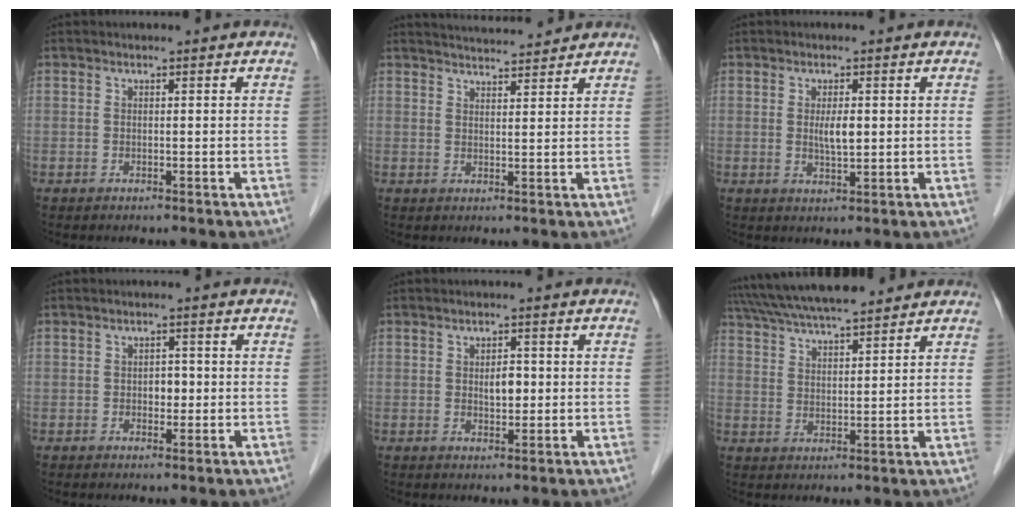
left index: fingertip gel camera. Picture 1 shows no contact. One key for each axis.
{"total": 6.5, "fx": 6.3, "fy": 0.3, "fz": 1.4, "tx": -0.029, "ty": 0.020, "tz": 0.093}
{"total": 2.9, "fx": 0.4, "fy": 0.8, "fz": 2.8, "tx": -0.051, "ty": -0.003, "tz": 0.008}
{"total": 1.9, "fx": -0.2, "fy": 1.3, "fz": 1.4, "tx": -0.018, "ty": 0.004, "tz": -0.002}
{"total": 2.6, "fx": 0.2, "fy": 1.4, "fz": 2.2, "tx": -0.036, "ty": 0.001, "tz": 0.005}
{"total": 14.2, "fx": 12.5, "fy": 1.9, "fz": 6.3, "tx": -0.118, "ty": 0.038, "tz": 0.210}